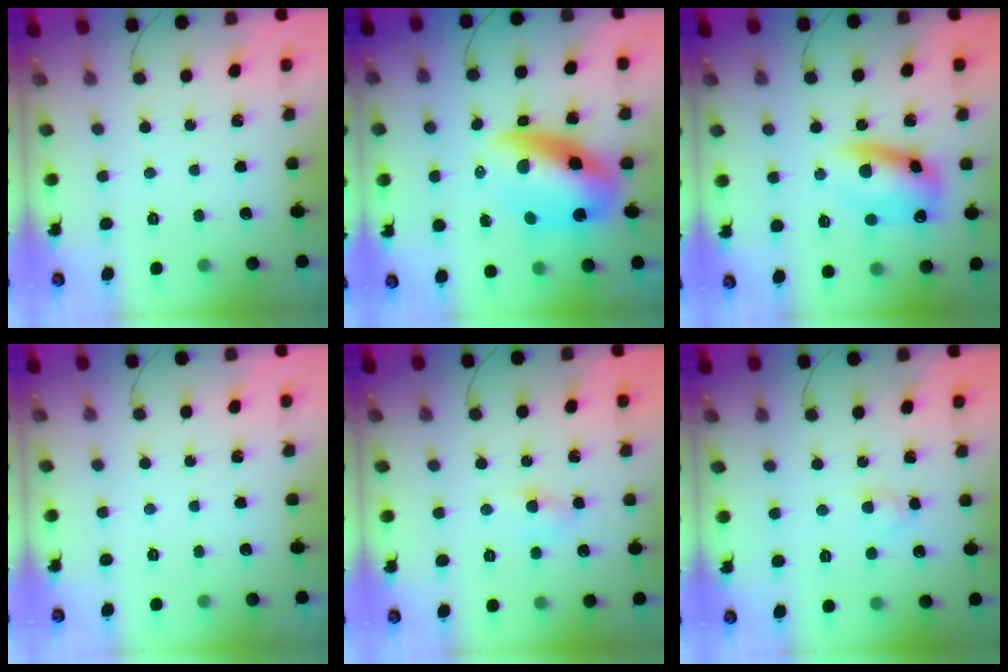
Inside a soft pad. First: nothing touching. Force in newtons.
{"total": 12.5, "press": 12.1, "slide": 3.1}
{"total": 12.6, "press": 12.4, "slide": 2.1}
{"total": 0.0}
{"total": 4.4, "press": 4.3, "slide": 1.2}
{"total": 2.5, "press": 2.3, "slide": 1.0}